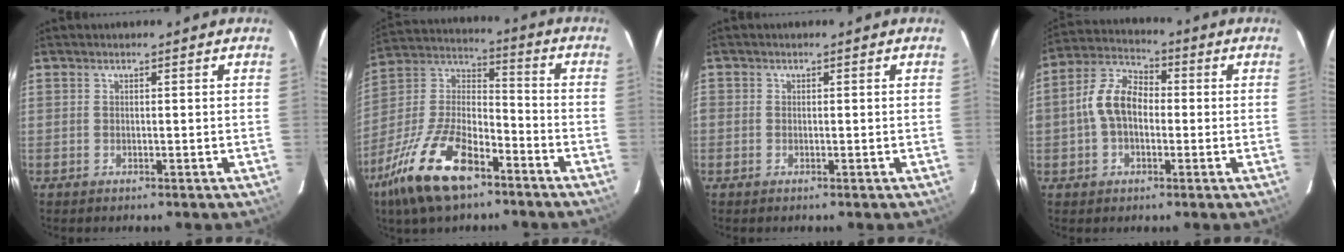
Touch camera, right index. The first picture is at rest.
{"total": 19.5, "force": [-11.8, 8.1, 13.3], "torque": [-0.287, -0.012, -0.218]}
{"total": 0.8, "force": [-0.3, 0.7, 0.1], "torque": [-0.002, -0.001, -0.008]}
{"total": 9.3, "force": [-0.6, 6.3, 6.9], "torque": [-0.144, 0.025, -0.013]}